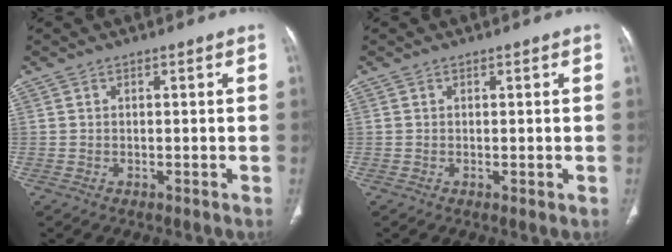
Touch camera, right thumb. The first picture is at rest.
{"total": 0.7, "force": [-0.1, 0.2, 0.7], "torque": [-0.017, -0.005, 0.000]}